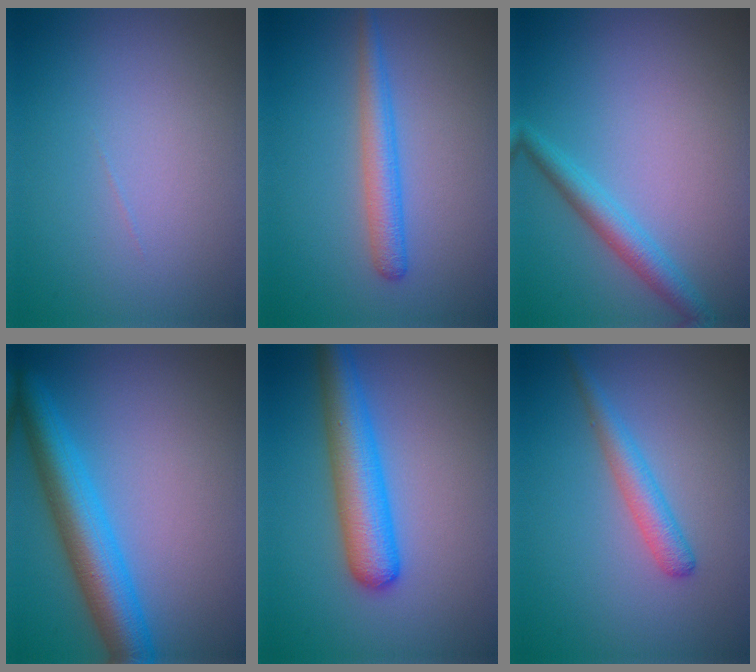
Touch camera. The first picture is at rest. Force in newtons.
{"total": 2.6, "press": 2.6, "slide": 0.1}
{"total": 2.6, "press": 2.6, "slide": 0.0}
{"total": 6.2, "press": 6.2, "slide": 0.2}
{"total": 5.3, "press": 5.3, "slide": 0.2}
{"total": 2.3, "press": 2.3, "slide": 0.1}